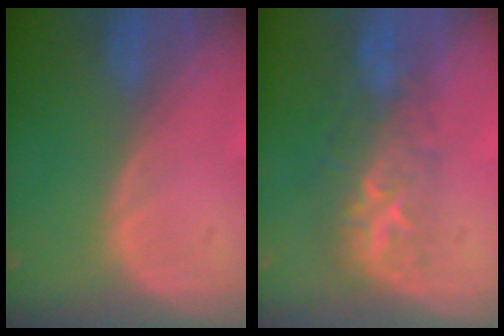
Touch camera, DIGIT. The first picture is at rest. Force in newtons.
{"total": 8.2, "press": 7.4, "slide": 3.7}